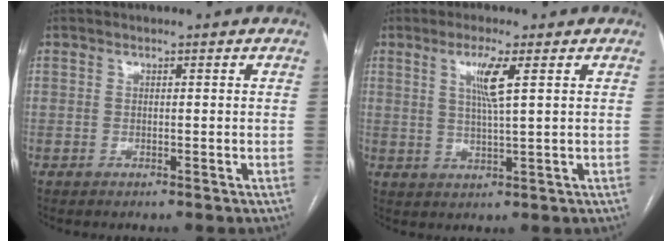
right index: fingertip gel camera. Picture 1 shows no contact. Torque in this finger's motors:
{"motor_torque": [0.28, 0.24, 0.11, 0.07]}